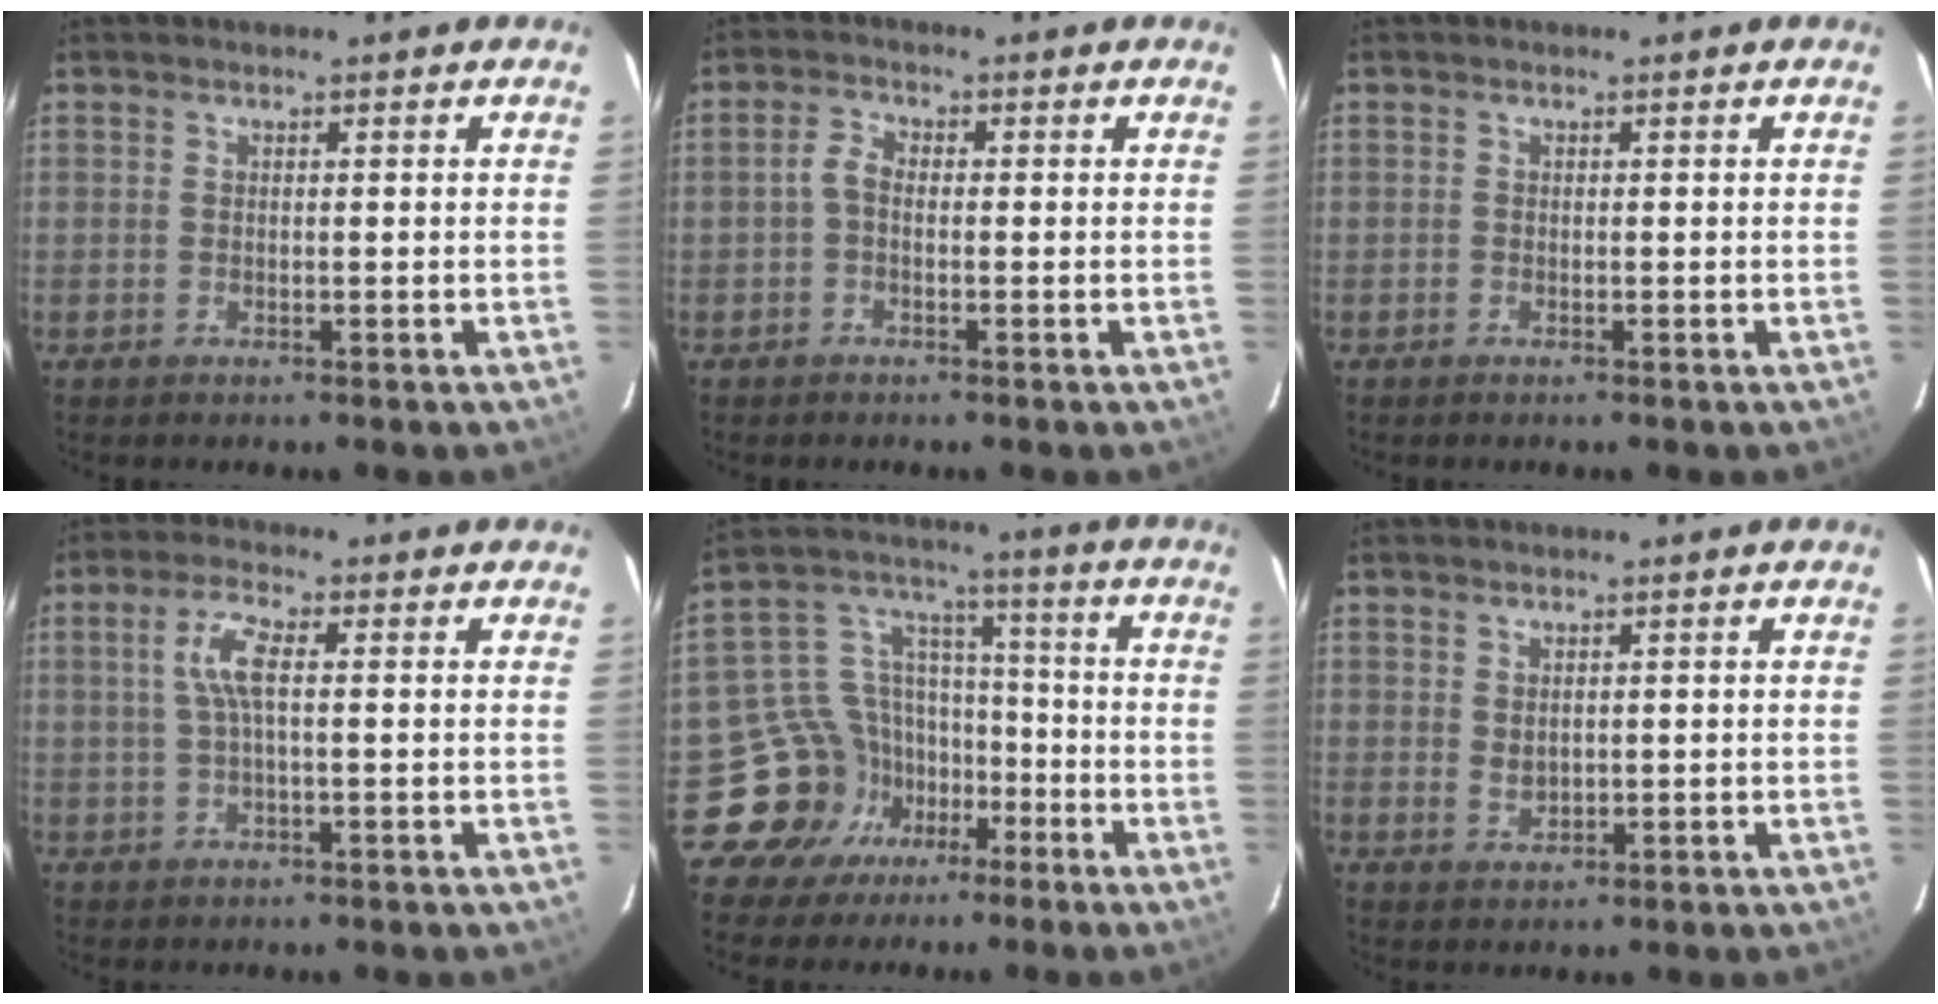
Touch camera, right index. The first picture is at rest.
{"total": 2.2, "force": [-0.8, 1.3, 1.6], "torque": [-0.038, 0.009, -0.018]}
{"total": 0.0}
{"total": 5.2, "force": [0.6, 1.1, 5.0], "torque": [-0.100, 0.007, 0.013]}
{"total": 11.9, "force": [-7.2, 9.5, 0.6], "torque": [-0.021, 0.067, -0.123]}
{"total": 2.1, "force": [0.4, 1.6, 1.3], "torque": [-0.020, -0.001, 0.011]}